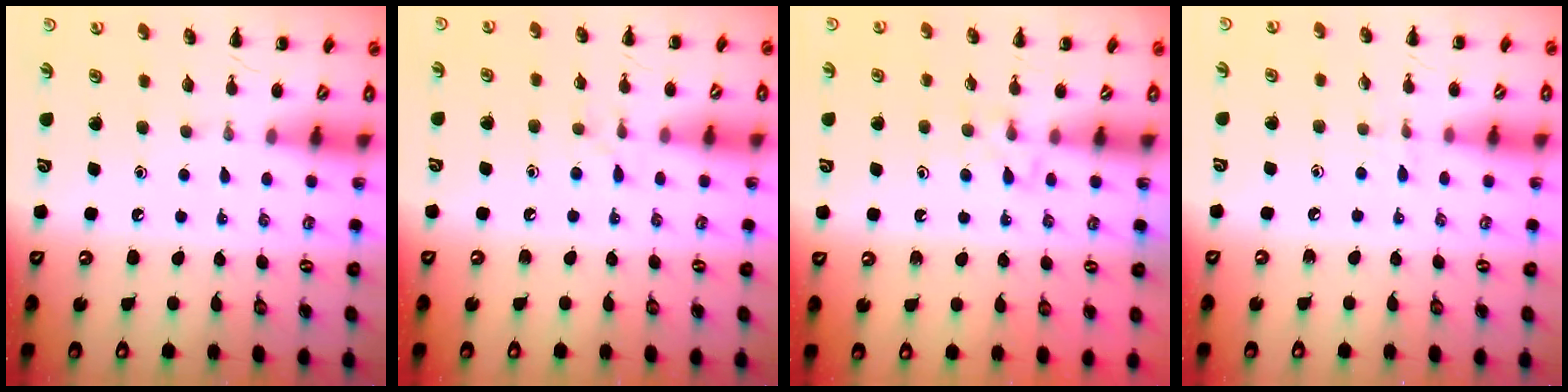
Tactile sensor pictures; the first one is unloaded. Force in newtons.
{"total": 6.0, "press": 5.6, "slide": 2.1}
{"total": 5.0, "press": 4.6, "slide": 1.8}
{"total": 5.3, "press": 4.8, "slide": 2.1}